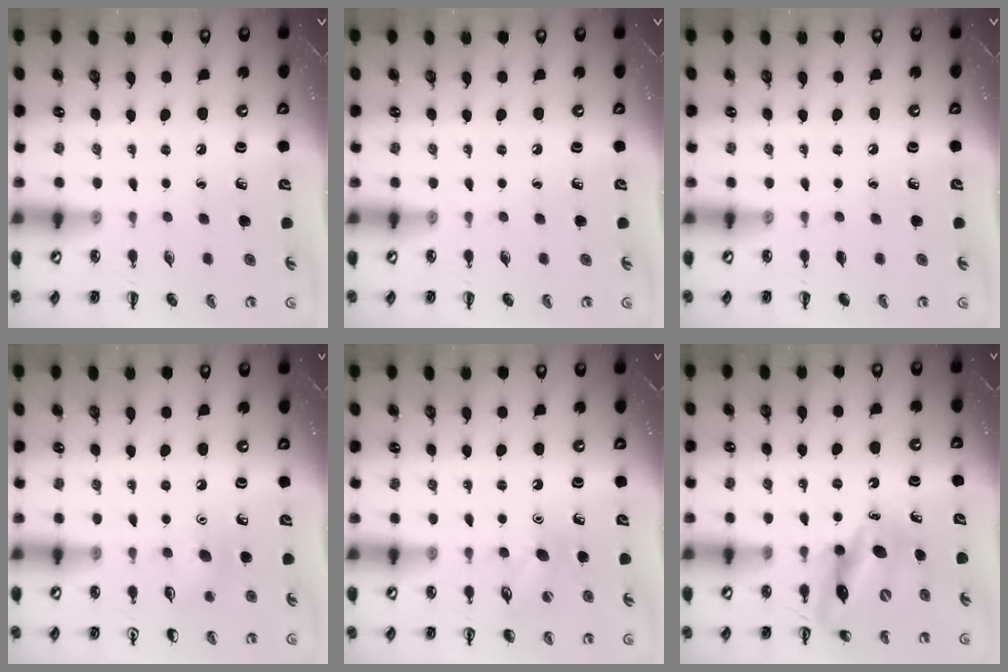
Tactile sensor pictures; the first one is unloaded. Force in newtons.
{"total": 0.0}
{"total": 0.0}
{"total": 5.2, "press": 5.0, "slide": 1.4}
{"total": 8.0, "press": 7.9, "slide": 1.6}
{"total": 11.4, "press": 10.9, "slide": 3.3}